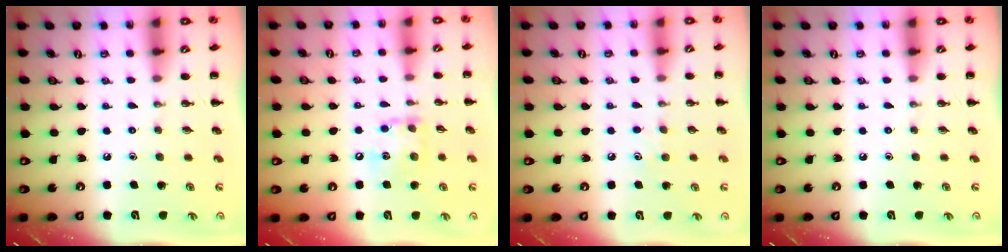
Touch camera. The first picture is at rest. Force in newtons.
{"total": 10.6, "press": 10.5, "slide": 1.0}
{"total": 5.1, "press": 4.9, "slide": 1.5}
{"total": 0.0}